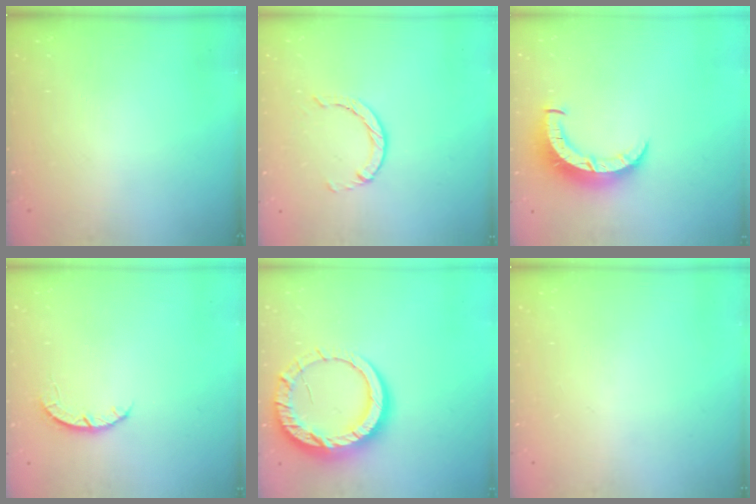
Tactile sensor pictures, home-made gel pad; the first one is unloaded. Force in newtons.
{"total": 1.4, "press": 1.4, "slide": 0.3}
{"total": 8.7, "press": 8.7, "slide": 0.9}
{"total": 2.7, "press": 2.6, "slide": 0.4}
{"total": 16.0, "press": 15.9, "slide": 1.4}
{"total": 0.0}